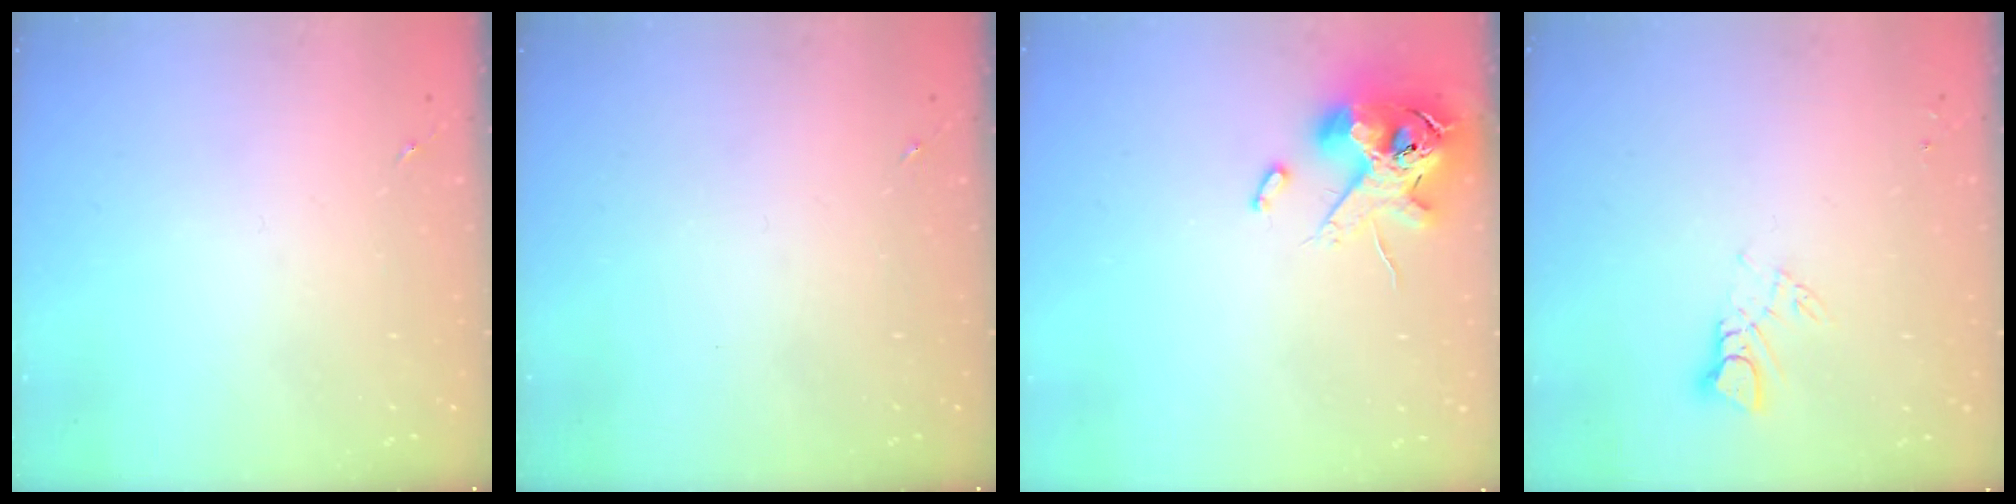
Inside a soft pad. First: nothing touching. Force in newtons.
{"total": 0.0}
{"total": 13.3, "press": 13.1, "slide": 2.1}
{"total": 4.6, "press": 4.6, "slide": 0.1}